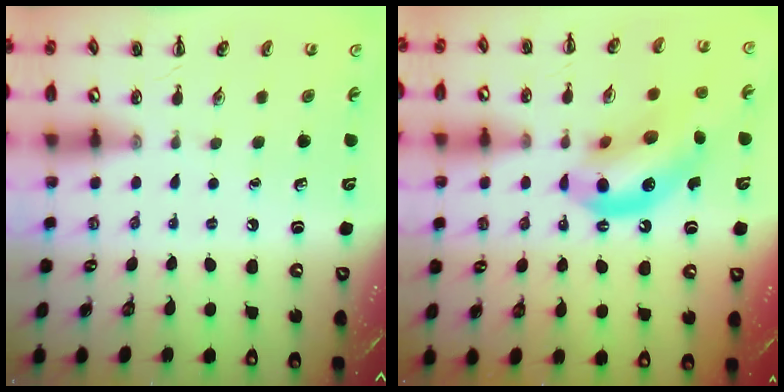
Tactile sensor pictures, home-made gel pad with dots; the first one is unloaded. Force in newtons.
{"total": 14.3, "press": 13.8, "slide": 3.6}